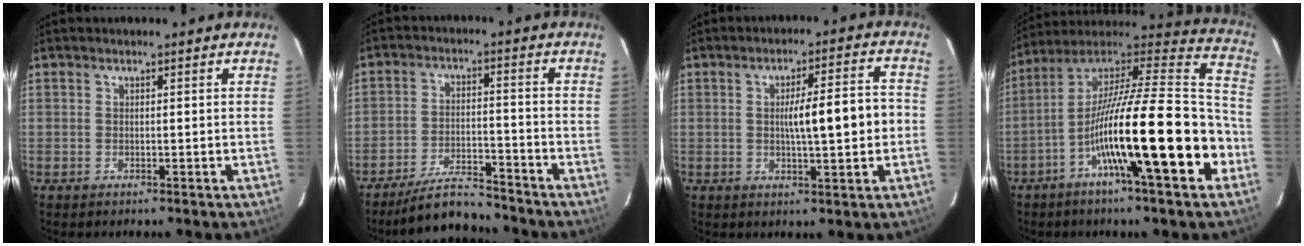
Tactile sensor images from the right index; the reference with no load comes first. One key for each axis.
{"total": 7.9, "fx": -7.5, "fy": 1.4, "fz": 2.1, "tx": -0.037, "ty": -0.003, "tz": -0.131}
{"total": 8.5, "fx": -0.4, "fy": 1.0, "fz": 8.4, "tx": -0.125, "ty": 0.017, "tz": -0.004}
{"total": 23.4, "fx": -7.9, "fy": 1.9, "fz": 21.9, "tx": -0.337, "ty": 0.003, "tz": -0.134}